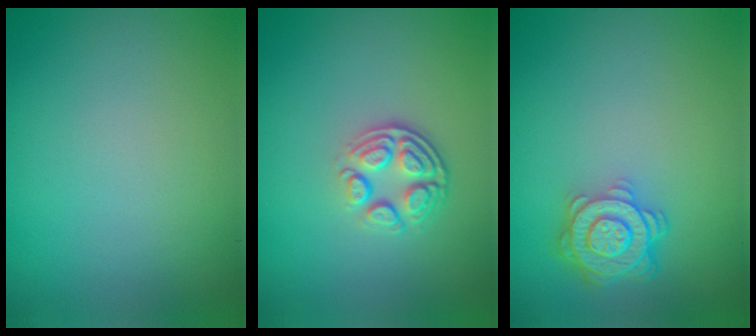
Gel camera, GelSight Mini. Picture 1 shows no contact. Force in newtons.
{"total": 3.8, "press": 2.7, "slide": 2.7}
{"total": 4.4, "press": 3.7, "slide": 2.3}